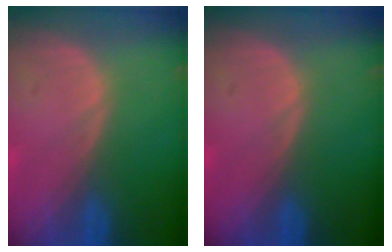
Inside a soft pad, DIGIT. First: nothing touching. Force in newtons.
{"total": 0.0}